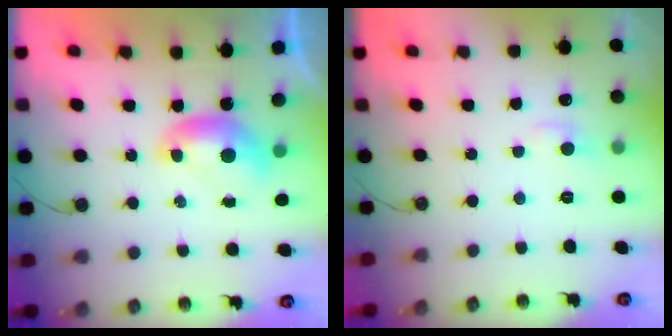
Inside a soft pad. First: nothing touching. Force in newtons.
{"total": 0.9, "press": 0.5, "slide": 0.7}